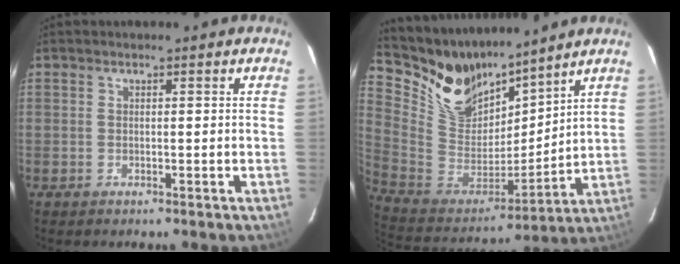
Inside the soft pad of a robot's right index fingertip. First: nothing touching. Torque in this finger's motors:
{"motor_torque": [-0.36, 0.88, 0.02, 0.01]}